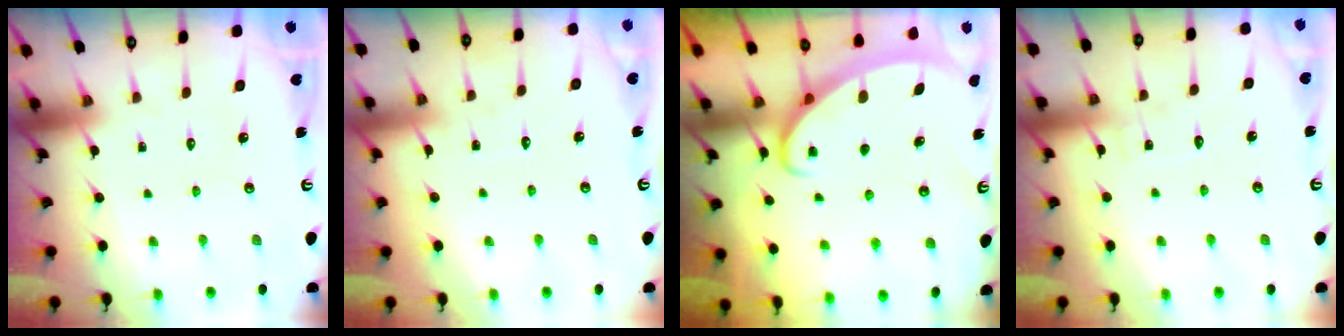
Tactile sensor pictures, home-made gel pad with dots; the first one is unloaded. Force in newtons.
{"total": 4.7, "press": 4.6, "slide": 0.5}
{"total": 2.6, "press": 2.5, "slide": 0.4}
{"total": 4.7, "press": 4.6, "slide": 0.5}